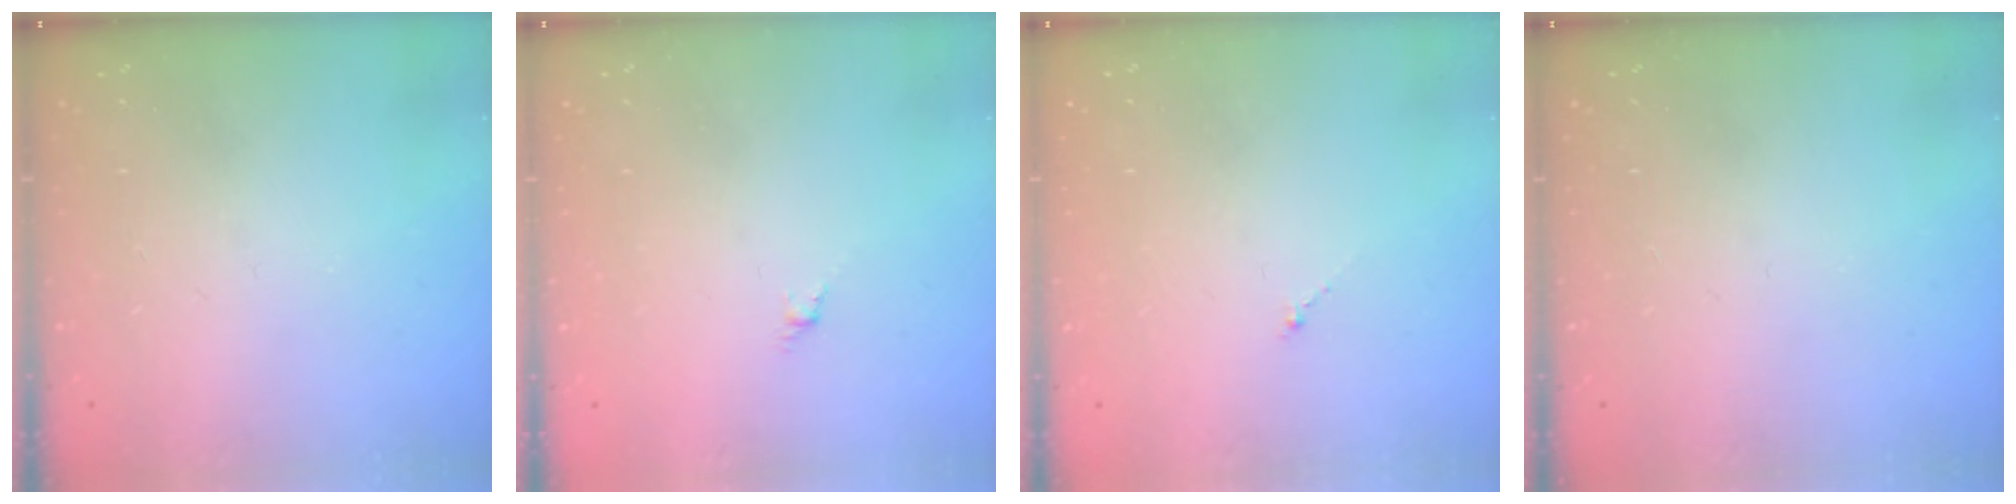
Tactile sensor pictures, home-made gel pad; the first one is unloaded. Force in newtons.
{"total": 1.1, "press": 1.0, "slide": 0.5}
{"total": 0.0}
{"total": 0.0}